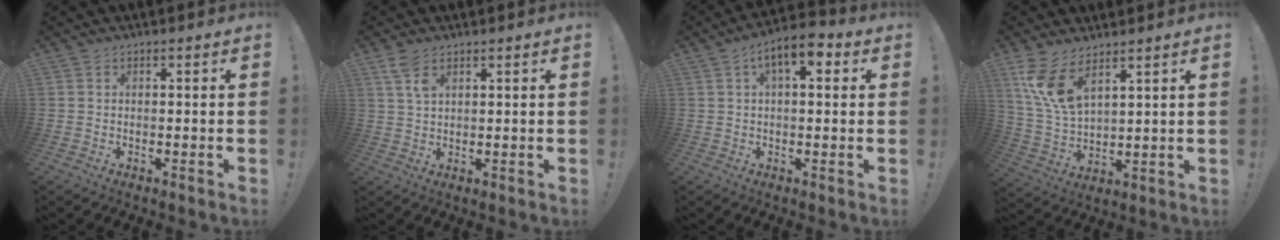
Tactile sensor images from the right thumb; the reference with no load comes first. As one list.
[{"total": 5.1, "force": [3.0, 2.2, 3.5], "torque": [-0.060, -0.010, 0.055]}, {"total": 8.5, "force": [3.2, 3.3, 7.2], "torque": [-0.111, -0.010, 0.054]}, {"total": 11.5, "force": [7.2, 5.0, 7.4], "torque": [-0.153, -0.036, 0.141]}]